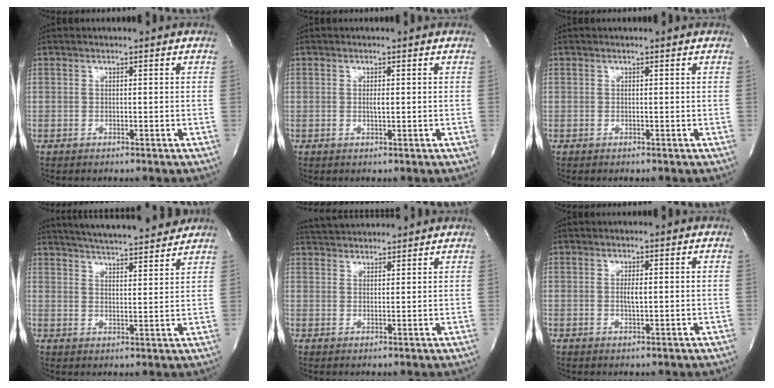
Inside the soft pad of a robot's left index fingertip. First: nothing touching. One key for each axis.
{"total": 0.9, "fx": 0.0, "fy": 0.2, "fz": 0.9, "tx": -0.018, "ty": -0.004, "tz": 0.000}
{"total": 0.0}
{"total": 15.9, "fx": 14.6, "fy": 1.6, "fz": 6.0, "tx": -0.099, "ty": 0.011, "tz": 0.208}
{"total": 7.6, "fx": 7.4, "fy": 0.9, "fz": 1.7, "tx": -0.036, "ty": 0.030, "tz": 0.114}
{"total": 1.6, "fx": 0.1, "fy": 0.3, "fz": 1.5, "tx": -0.032, "ty": -0.003, "tz": 0.001}